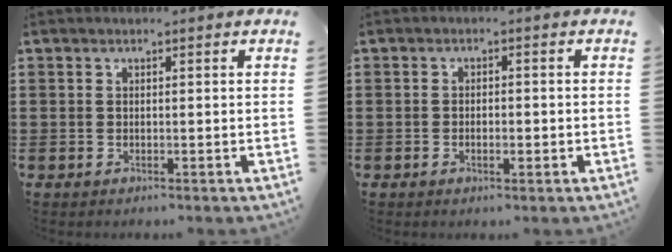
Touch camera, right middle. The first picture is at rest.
{"total": 1.9, "force": [-0.7, 0.8, 1.6], "torque": [-0.029, 0.004, -0.014]}